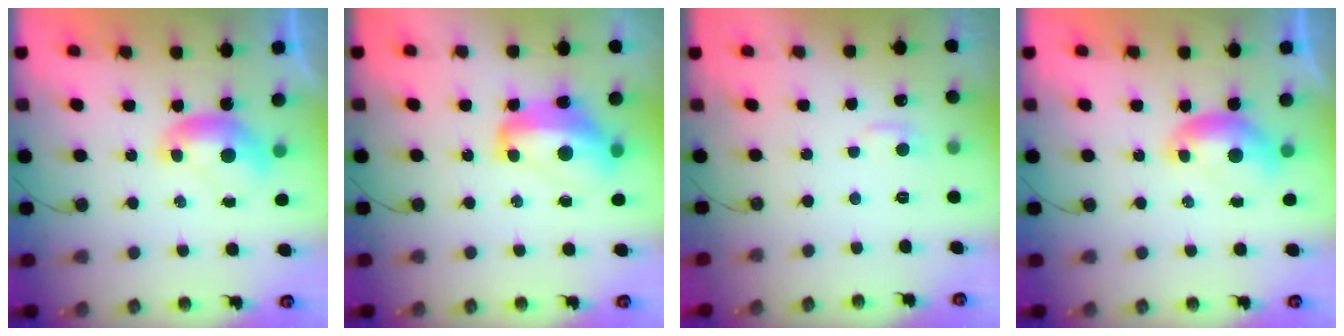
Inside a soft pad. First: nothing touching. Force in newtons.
{"total": 9.5, "press": 9.4, "slide": 1.3}
{"total": 1.8, "press": 1.7, "slide": 0.6}
{"total": 0.0}